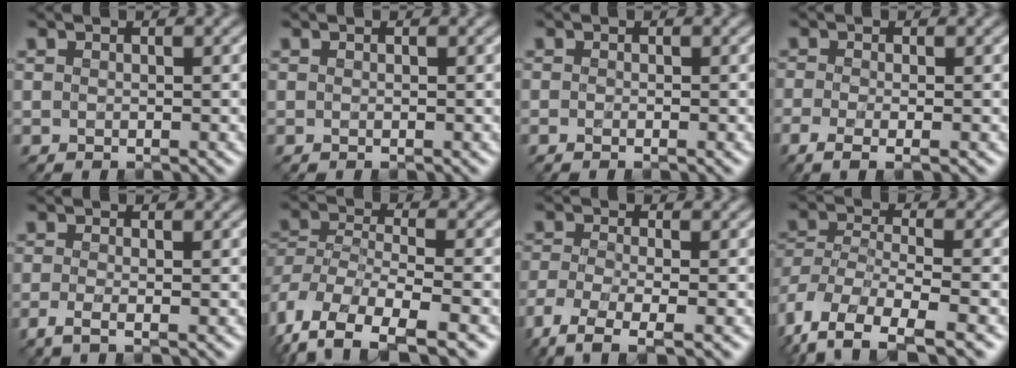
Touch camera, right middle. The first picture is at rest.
{"total": 0.0}
{"total": 0.5, "force": [-0.5, 0.0, 0.2], "torque": [-0.007, -0.007, -0.010]}
{"total": 2.5, "force": [-1.2, 0.7, 2.1], "torque": [-0.044, -0.015, -0.028]}
{"total": 1.9, "force": [-0.9, 0.5, 1.6], "torque": [-0.033, -0.012, -0.024]}
{"total": 11.2, "force": [-7.2, 5.2, 6.8], "torque": [-0.137, -0.021, -0.117]}
{"total": 5.1, "force": [-3.5, 1.2, 3.4], "torque": [-0.073, -0.015, -0.078]}
{"total": 9.8, "force": [-6.4, 4.2, 6.2], "torque": [-0.132, -0.022, -0.113]}